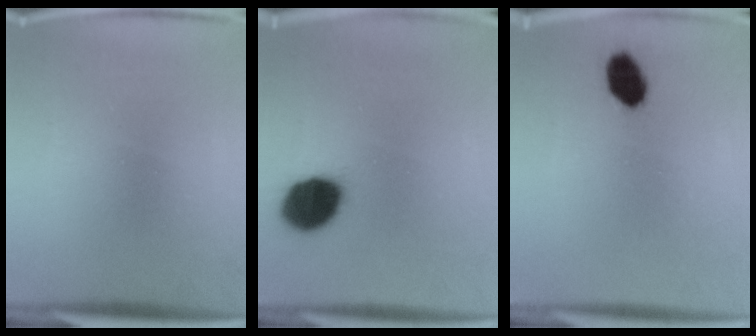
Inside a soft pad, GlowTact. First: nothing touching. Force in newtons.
{"total": 12.9}
{"total": 6.4}